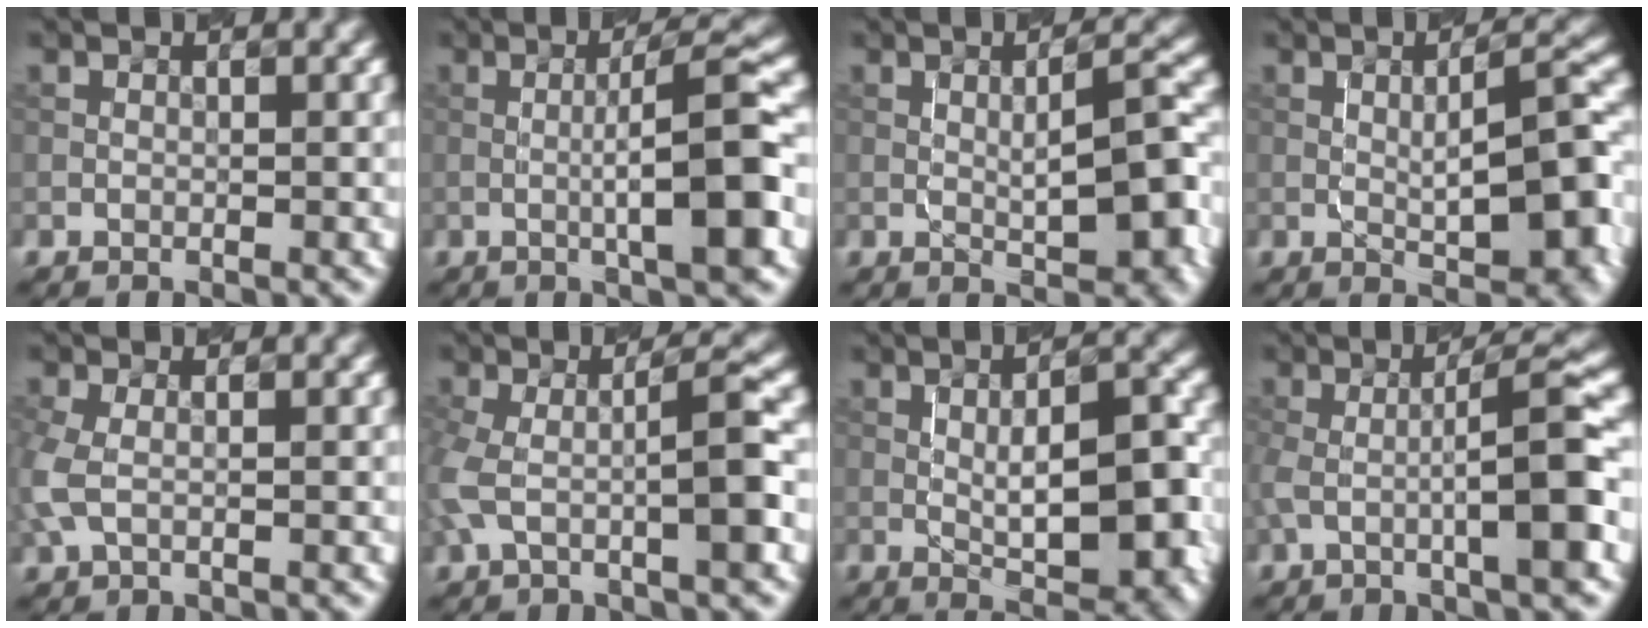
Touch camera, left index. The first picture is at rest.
{"total": 7.5, "force": [-0.7, 1.1, 7.4], "torque": [-0.111, 0.011, -0.012]}
{"total": 5.9, "force": [-0.3, 1.4, 5.8], "torque": [-0.087, 0.002, -0.001]}
{"total": 7.2, "force": [-0.4, 1.8, 6.9], "torque": [-0.098, 0.003, -0.005]}
{"total": 2.9, "force": [-0.2, 1.6, 2.4], "torque": [-0.076, -0.002, -0.010]}
{"total": 6.1, "force": [-0.9, 1.6, 5.8], "torque": [-0.117, 0.009, -0.024]}
{"total": 8.3, "force": [-0.4, 2.9, 7.8], "torque": [-0.106, 0.003, -0.005]}
{"total": 6.9, "force": [-0.6, 1.3, 6.8], "torque": [-0.110, 0.010, -0.017]}